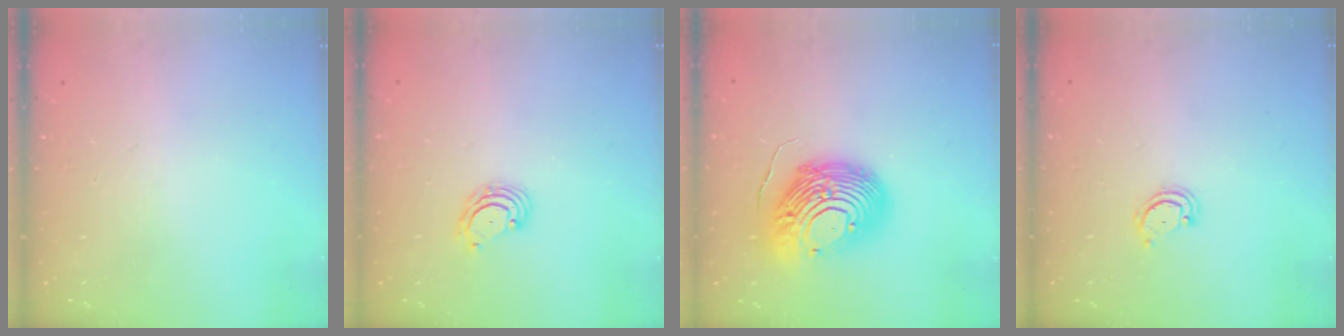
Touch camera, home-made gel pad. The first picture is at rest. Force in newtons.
{"total": 2.8, "press": 2.8, "slide": 0.3}
{"total": 18.0, "press": 17.9, "slide": 1.9}
{"total": 2.6, "press": 2.6, "slide": 0.3}